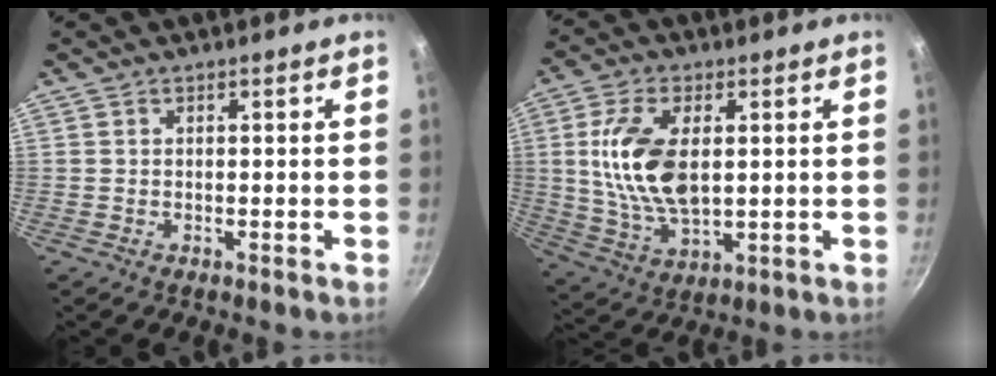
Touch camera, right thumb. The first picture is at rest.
{"total": 14.3, "force": [1.9, 7.4, 12.1], "torque": [-0.238, -0.010, 0.044]}